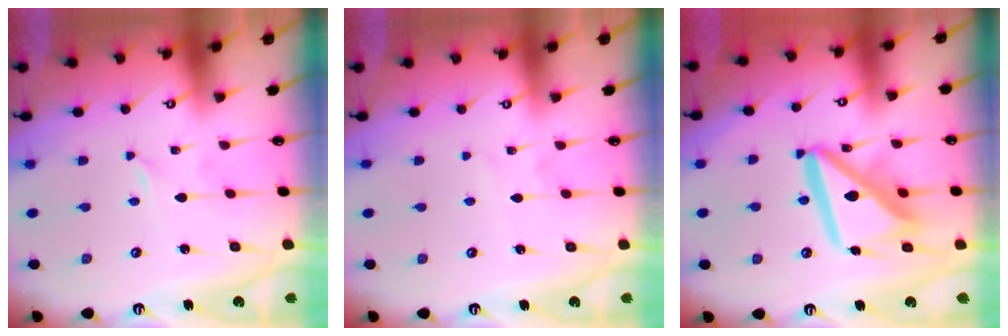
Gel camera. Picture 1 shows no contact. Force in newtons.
{"total": 2.2, "press": 2.1, "slide": 0.3}
{"total": 16.4, "press": 16.3, "slide": 2.0}